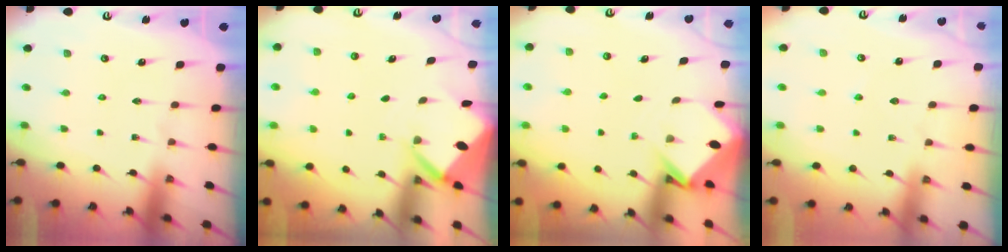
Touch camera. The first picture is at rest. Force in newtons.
{"total": 3.0, "press": 3.0, "slide": 0.2}
{"total": 2.9, "press": 2.9, "slide": 0.2}
{"total": 2.4, "press": 2.4, "slide": 0.5}